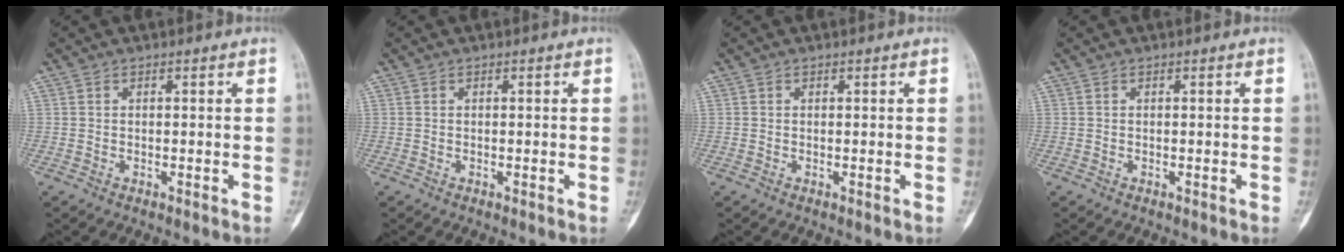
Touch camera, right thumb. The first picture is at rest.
{"total": 0.0}
{"total": 0.0}
{"total": 0.0}